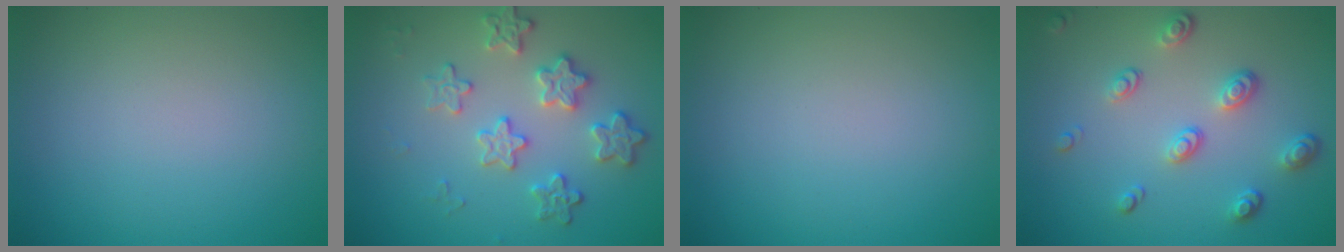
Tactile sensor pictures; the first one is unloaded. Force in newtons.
{"total": 3.5, "press": 3.4, "slide": 1.1}
{"total": 0.0}
{"total": 3.4, "press": 2.6, "slide": 2.3}